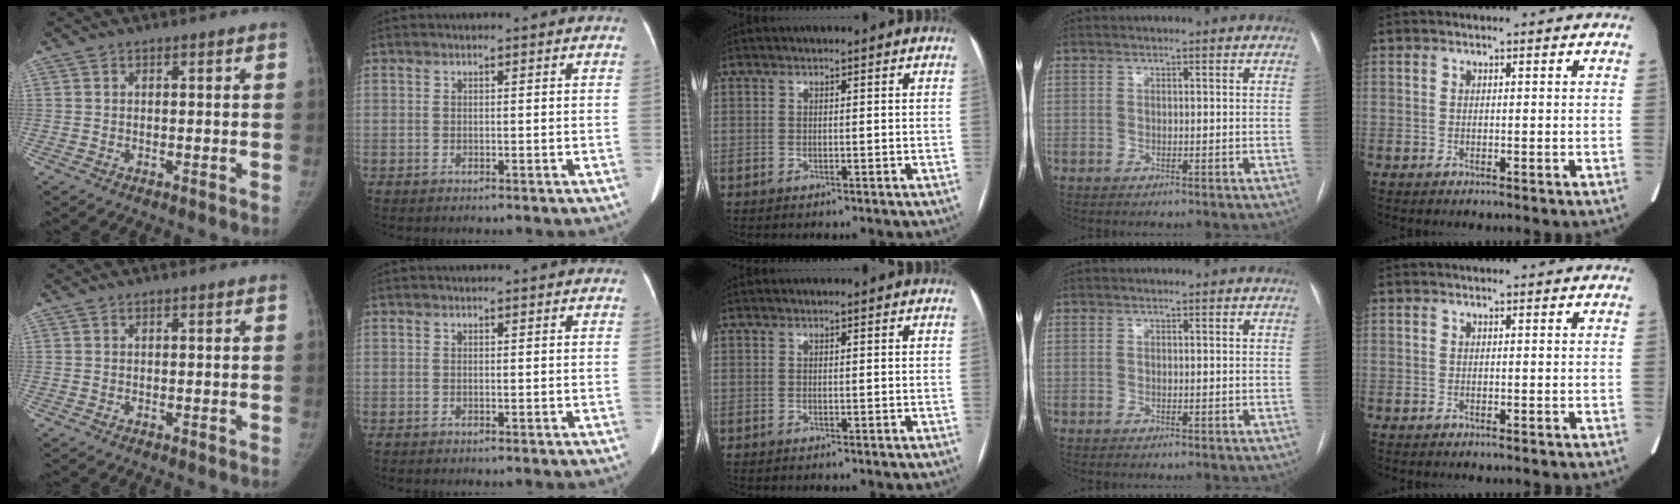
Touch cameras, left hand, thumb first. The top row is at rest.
{}